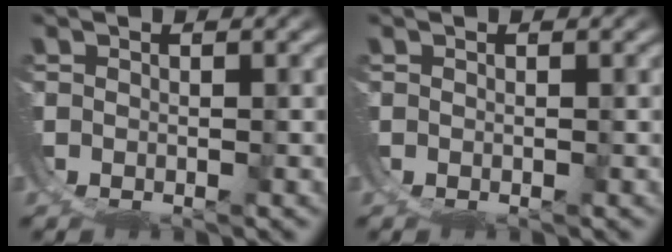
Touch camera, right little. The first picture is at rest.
{"total": 0.0}